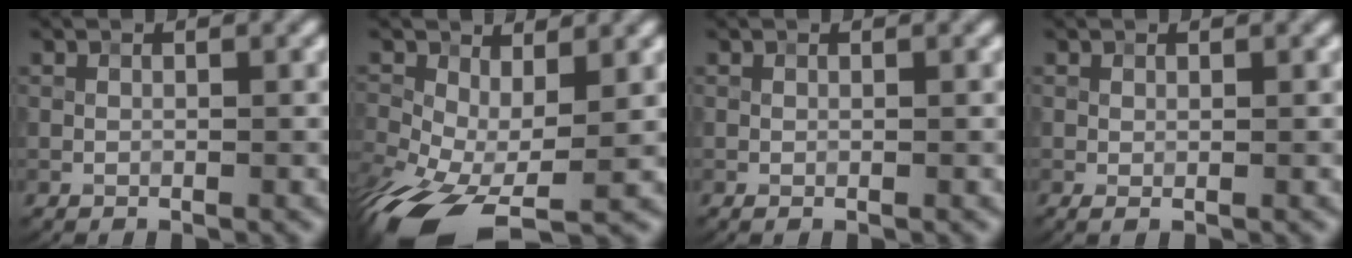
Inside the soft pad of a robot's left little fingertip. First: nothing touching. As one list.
[{"total": 10.7, "force": [-3.8, 5.7, 8.3], "torque": [-0.198, -0.053, -0.047]}, {"total": 0.0}, {"total": 0.5, "force": [0.2, 0.2, 0.5], "torque": [-0.013, 0.001, 0.004]}]